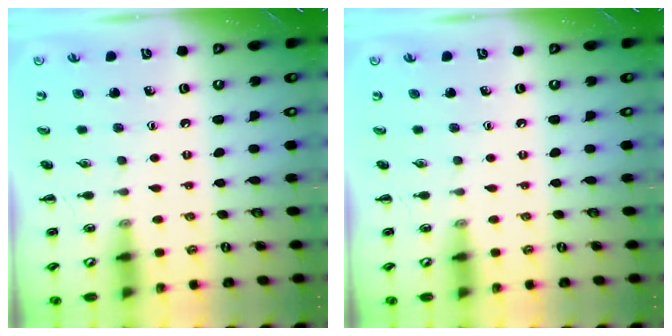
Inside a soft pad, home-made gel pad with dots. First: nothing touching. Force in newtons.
{"total": 0.0}